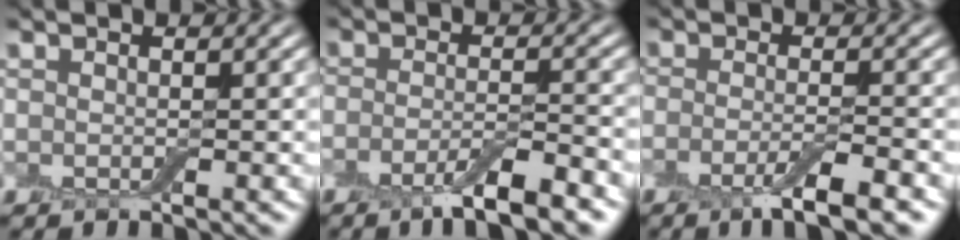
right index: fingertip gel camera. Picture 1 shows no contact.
{"total": 4.7, "force": [-2.8, 0.9, 3.6], "torque": [-0.063, -0.004, -0.057]}
{"total": 4.3, "force": [-2.4, 0.8, 3.5], "torque": [-0.061, -0.006, -0.050]}